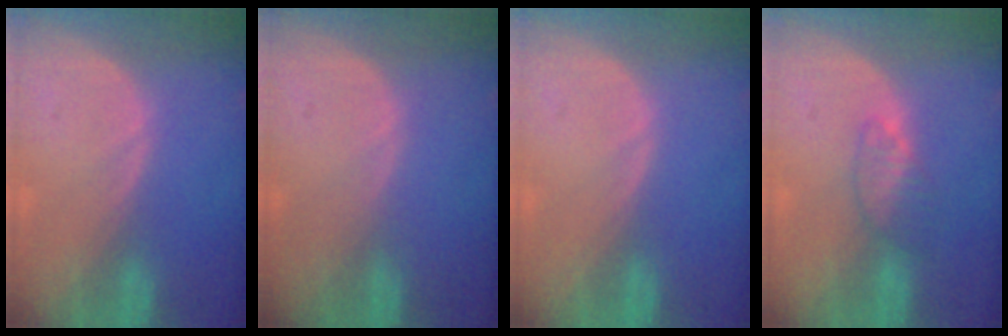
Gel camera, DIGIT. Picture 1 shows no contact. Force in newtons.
{"total": 0.0}
{"total": 0.0}
{"total": 3.4, "press": 3.2, "slide": 1.1}